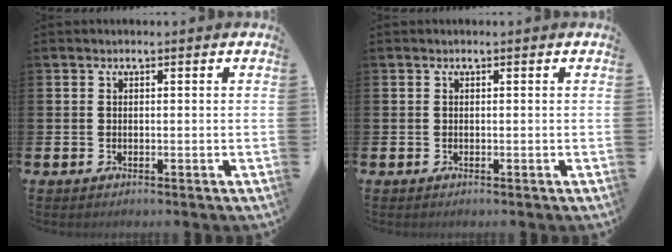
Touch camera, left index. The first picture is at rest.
{"total": 0.0}